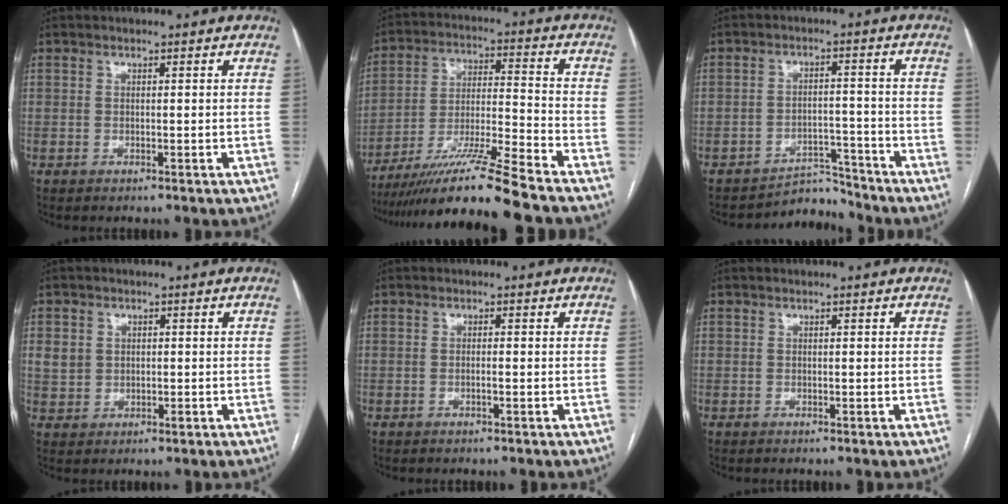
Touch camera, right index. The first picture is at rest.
{"total": 15.8, "force": [-13.0, -1.6, 8.9], "torque": [-0.169, -0.015, -0.231]}
{"total": 4.7, "force": [-4.5, 0.8, -1.3], "torque": [0.026, 0.023, -0.067]}
{"total": 3.9, "force": [0.7, 3.5, 1.6], "torque": [-0.032, 0.015, 0.019]}
{"total": 0.8, "force": [-0.2, 0.0, 0.7], "torque": [-0.011, 0.004, -0.002]}
{"total": 0.0}